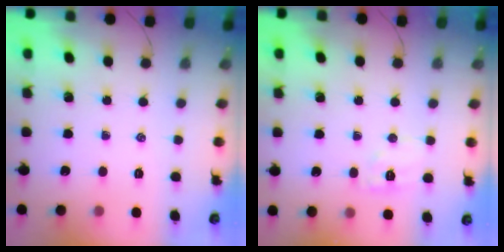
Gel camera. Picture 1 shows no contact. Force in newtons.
{"total": 7.4, "press": 7.3, "slide": 1.5}